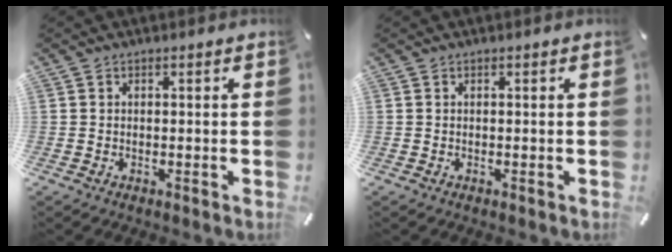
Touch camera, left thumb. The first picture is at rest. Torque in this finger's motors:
{"motor_torque": [0.10, -0.08, -0.18, -0.19, -0.01]}